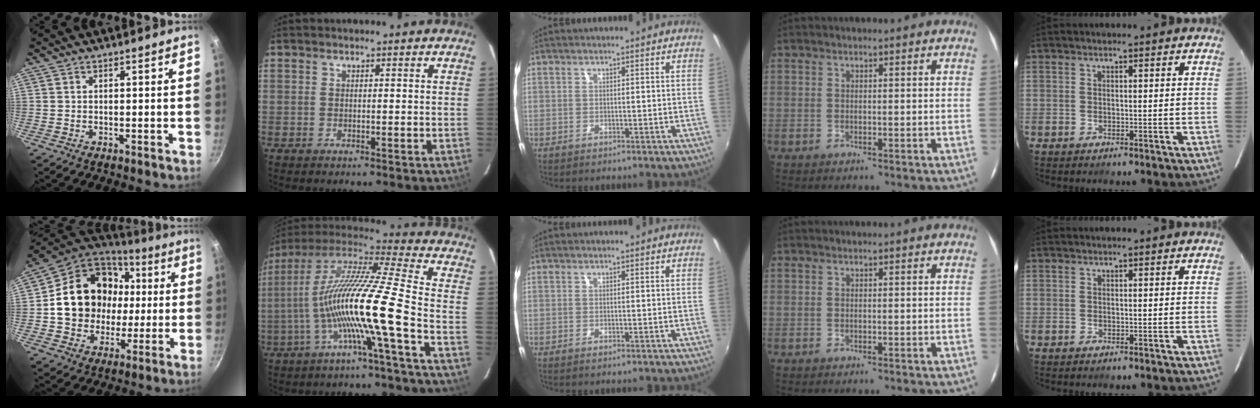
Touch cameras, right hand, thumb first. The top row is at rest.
{"thumb": {"total": 21.7, "force": [1.9, 18.4, 11.5], "torque": [-0.182, 0.032, 0.039]}, "index": {"total": 16.3, "force": [-4.6, -1.4, 15.6], "torque": [-0.264, -0.015, -0.091]}}